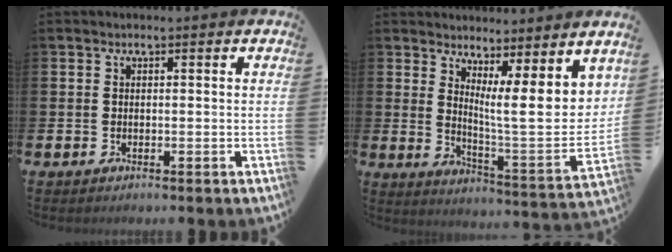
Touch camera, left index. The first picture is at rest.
{"total": 8.1, "force": [5.6, 0.7, 5.8], "torque": [-0.095, -0.070, 0.091]}